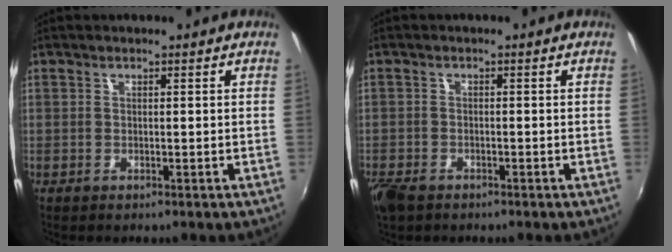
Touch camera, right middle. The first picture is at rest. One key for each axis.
{"total": 4.7, "fx": -3.5, "fy": 2.3, "fz": 2.3, "tx": -0.064, "ty": -0.015, "tz": -0.072}